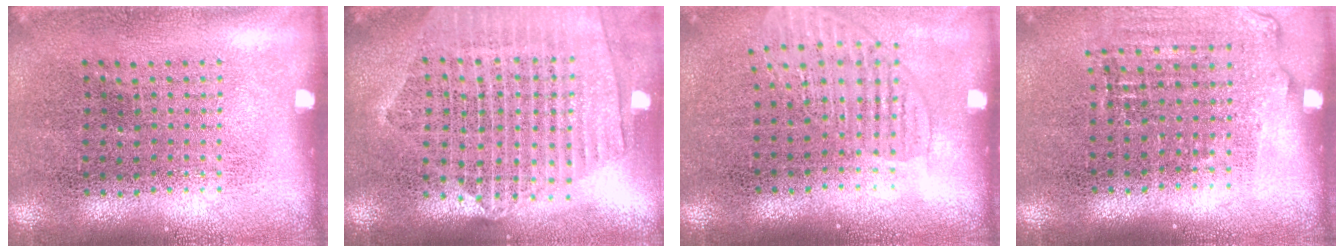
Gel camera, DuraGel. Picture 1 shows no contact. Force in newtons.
{"total": 2.3, "press": 2.0, "slide": 1.1}
{"total": 1.6, "press": 1.4, "slide": 0.8}
{"total": 1.1, "press": 1.1, "slide": 0.4}